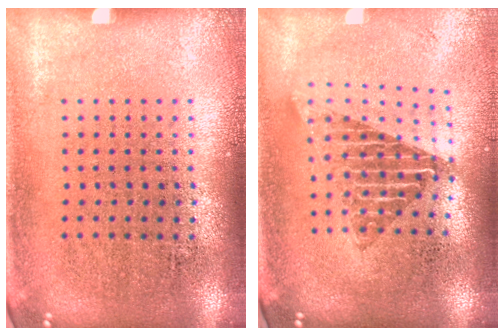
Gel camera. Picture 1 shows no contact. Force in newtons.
{"total": 1.7, "press": 1.4, "slide": 1.0}